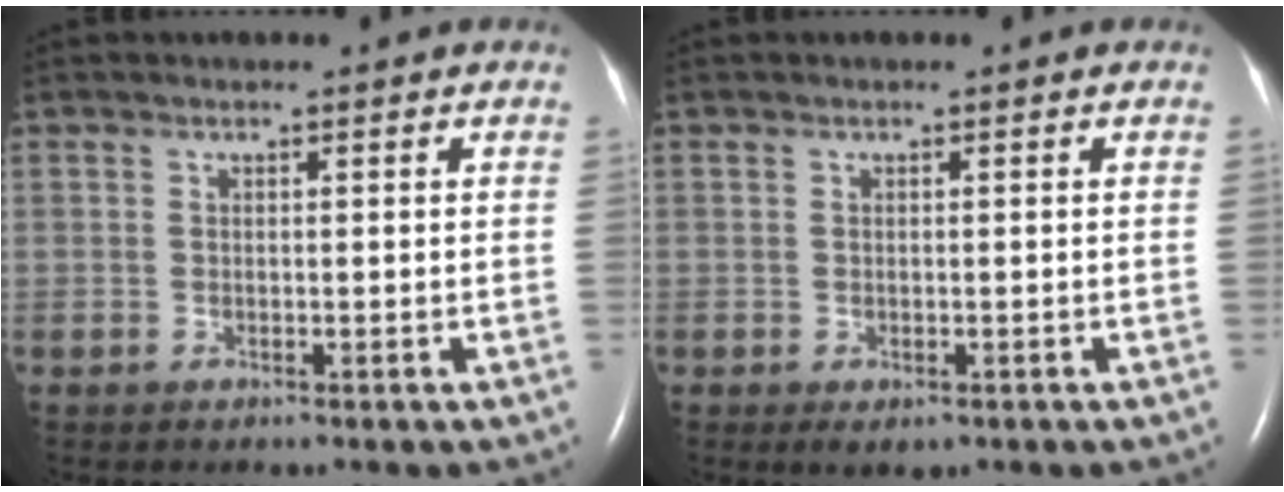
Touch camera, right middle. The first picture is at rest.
{"total": 1.7, "force": [-0.7, 0.9, 1.2], "torque": [-0.018, -0.003, -0.003]}